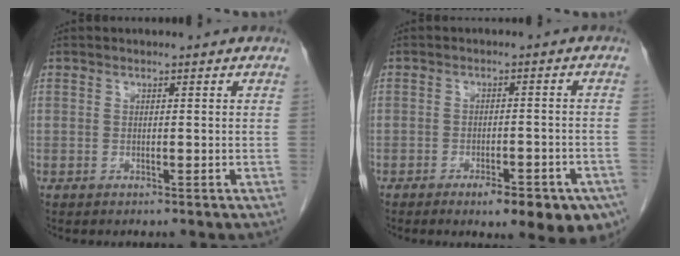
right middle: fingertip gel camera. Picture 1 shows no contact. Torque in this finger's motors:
{"motor_torque": [1.13, -1.01, 0.16, 0.05]}